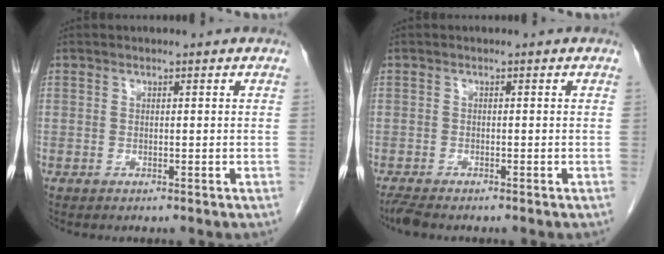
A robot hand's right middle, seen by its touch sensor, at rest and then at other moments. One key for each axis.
{"total": 2.1, "fx": -1.9, "fy": 0.2, "fz": 1.0, "tx": -0.026, "ty": -0.008, "tz": -0.035}